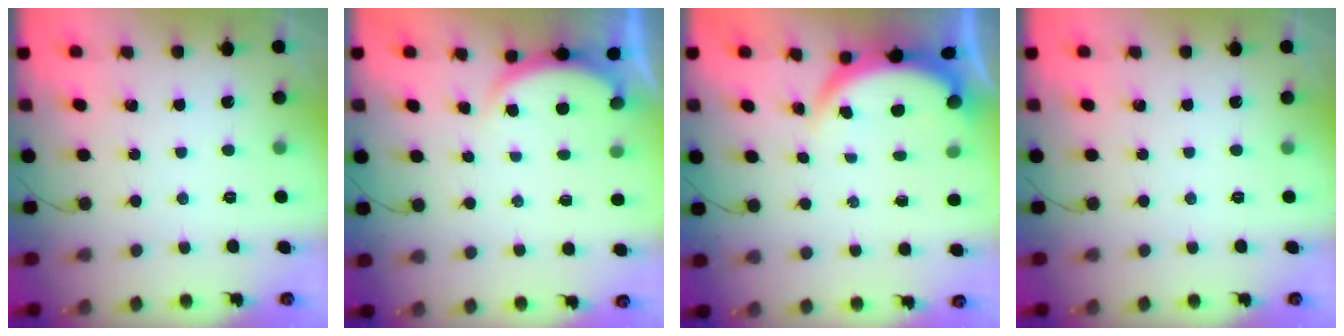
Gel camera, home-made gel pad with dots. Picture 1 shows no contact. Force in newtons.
{"total": 3.0, "press": 2.9, "slide": 0.6}
{"total": 3.9, "press": 3.9, "slide": 0.2}
{"total": 0.0}